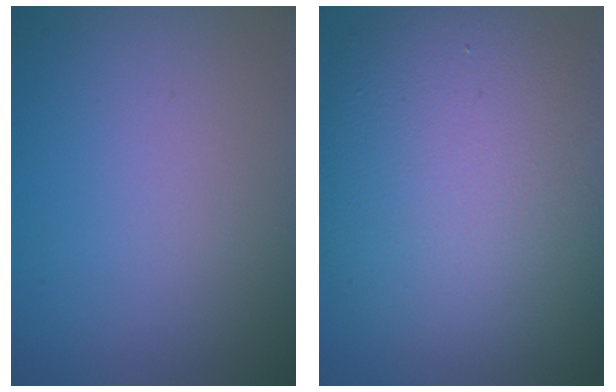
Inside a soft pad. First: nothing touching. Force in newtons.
{"total": 11.7, "press": 11.7, "slide": 0.6}